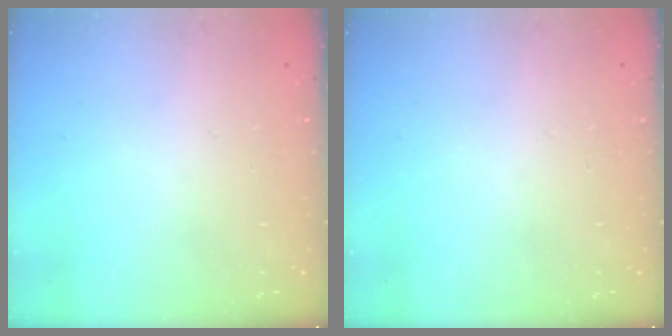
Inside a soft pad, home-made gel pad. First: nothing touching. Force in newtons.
{"total": 0.0}